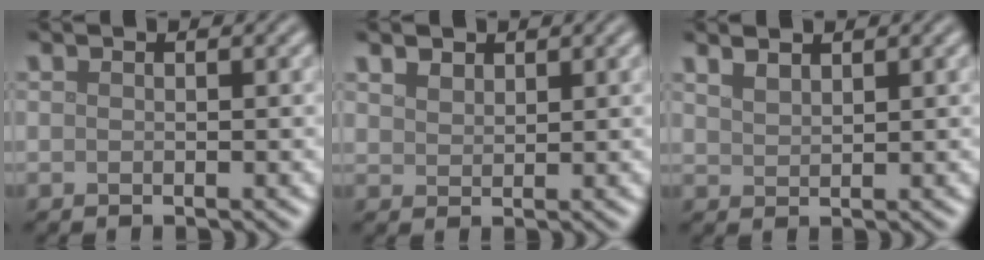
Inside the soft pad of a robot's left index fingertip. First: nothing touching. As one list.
[{"total": 1.5, "force": [1.2, 0.8, 0.4], "torque": [-0.011, -0.002, 0.028]}, {"total": 1.5, "force": [1.3, 0.5, 0.6], "torque": [-0.014, 0.005, 0.028]}]